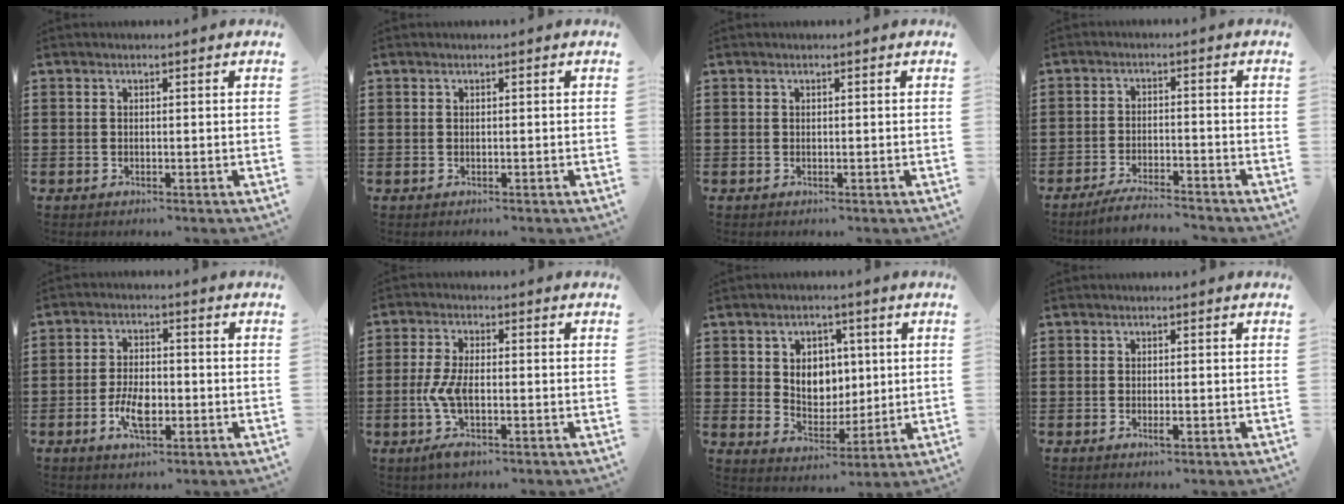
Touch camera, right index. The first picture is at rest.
{"total": 0.0}
{"total": 0.0}
{"total": 3.9, "force": [-3.8, 0.1, 1.2], "torque": [-0.029, -0.003, -0.076]}
{"total": 5.6, "force": [-1.7, 2.7, 4.7], "torque": [-0.092, 0.006, -0.032]}
{"total": 5.7, "force": [-1.7, 2.3, 5.0], "torque": [-0.118, -0.006, -0.038]}
{"total": 5.6, "force": [1.6, 4.9, 2.2], "torque": [-0.040, 0.008, 0.023]}
{"total": 1.2, "force": [-0.5, 0.3, 1.1], "torque": [-0.020, -0.004, -0.008]}